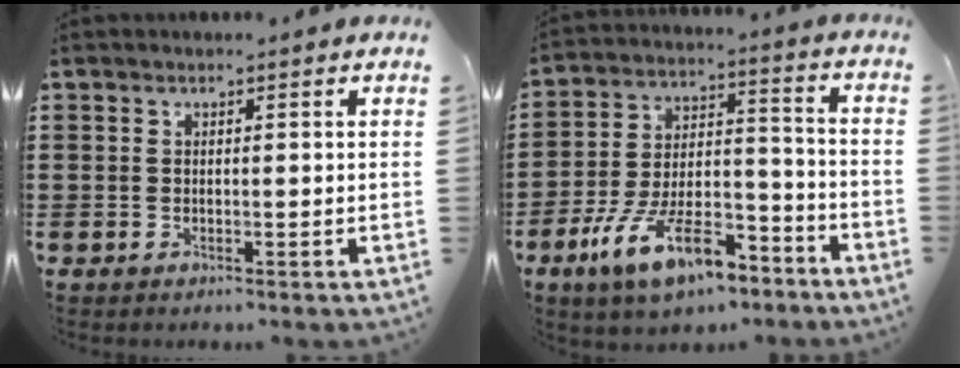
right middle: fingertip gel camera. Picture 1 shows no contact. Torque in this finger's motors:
{"motor_torque": [2.14, 0.00, 0.47, 0.21]}